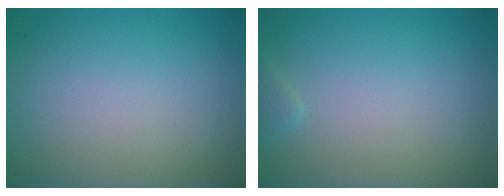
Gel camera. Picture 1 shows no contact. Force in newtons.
{"total": 0.7, "press": 0.7, "slide": 0.0}